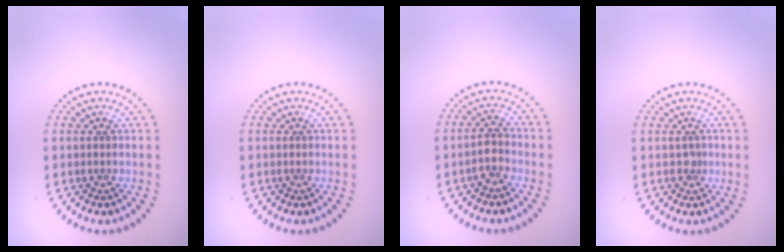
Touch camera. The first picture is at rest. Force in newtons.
{"total": 0.0}
{"total": 1.6, "press": 1.4, "slide": 0.7}
{"total": 0.8, "press": 0.5, "slide": 0.5}